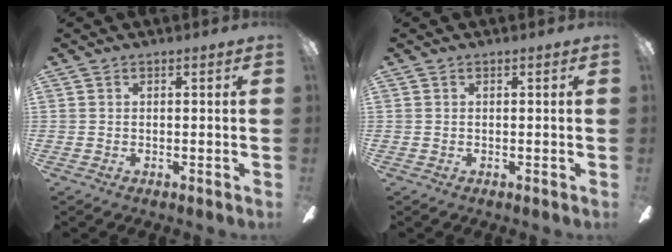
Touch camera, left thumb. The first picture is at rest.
{"total": 0.0}